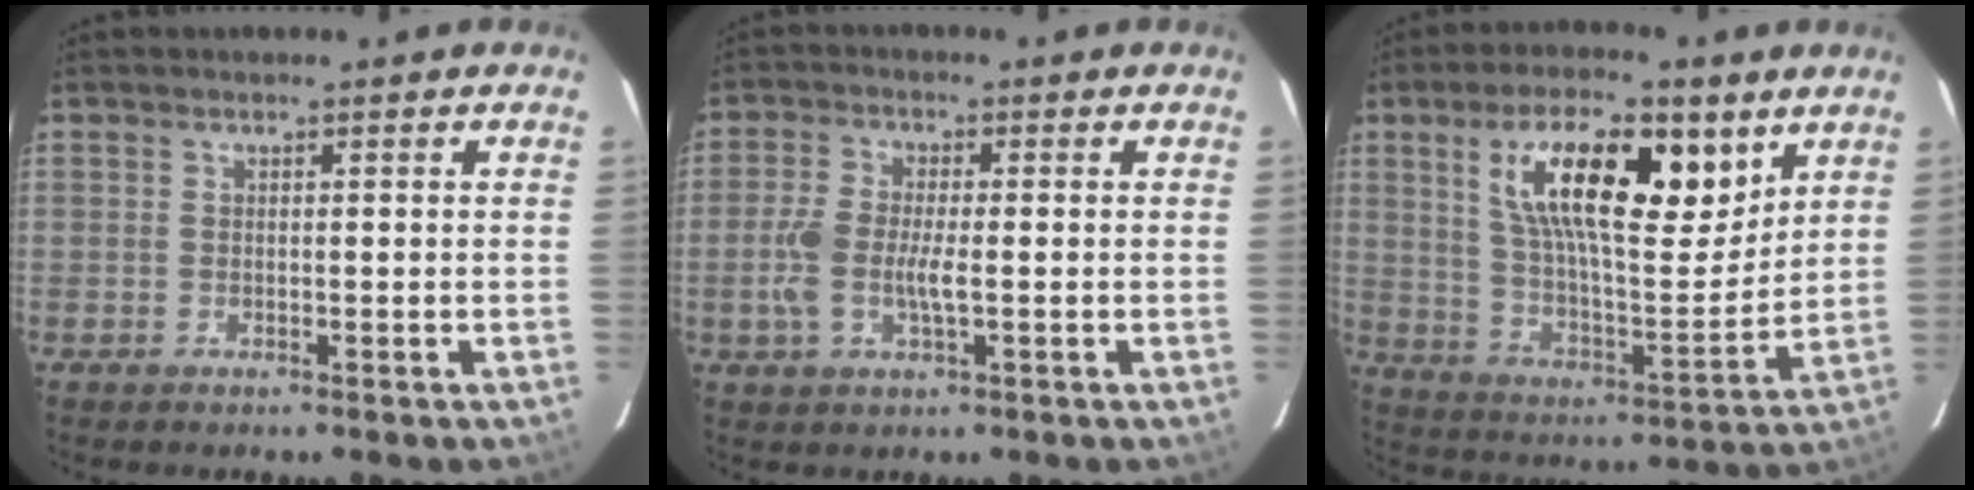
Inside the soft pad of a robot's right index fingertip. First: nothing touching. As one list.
[{"total": 6.5, "force": [-1.3, 2.4, 5.9], "torque": [-0.132, -0.001, -0.027]}, {"total": 19.8, "force": [9.2, 7.2, 15.9], "torque": [-0.273, 0.014, 0.161]}]